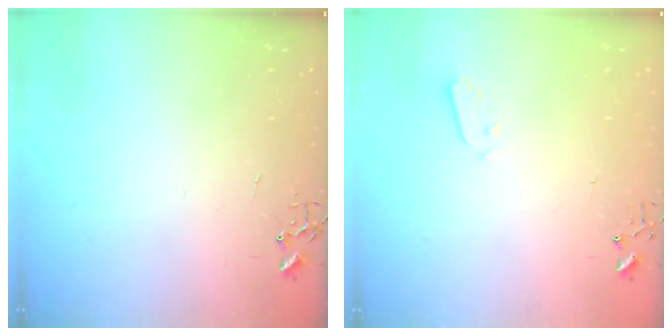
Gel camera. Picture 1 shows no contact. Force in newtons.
{"total": 3.0, "press": 3.0, "slide": 0.3}